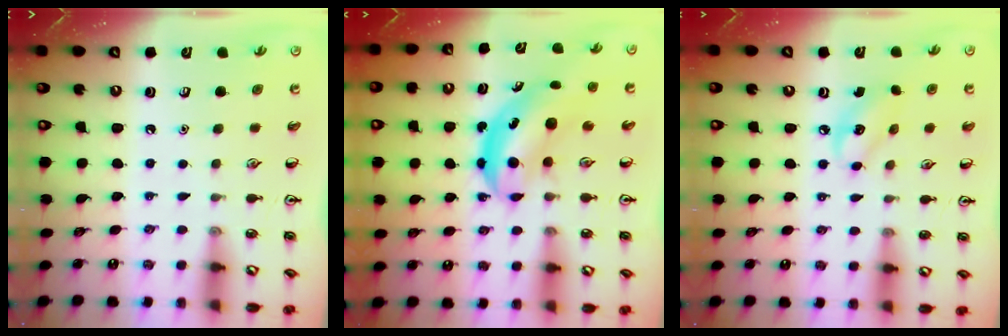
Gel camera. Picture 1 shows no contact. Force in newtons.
{"total": 5.6, "press": 5.5, "slide": 1.2}
{"total": 5.4, "press": 5.3, "slide": 0.8}